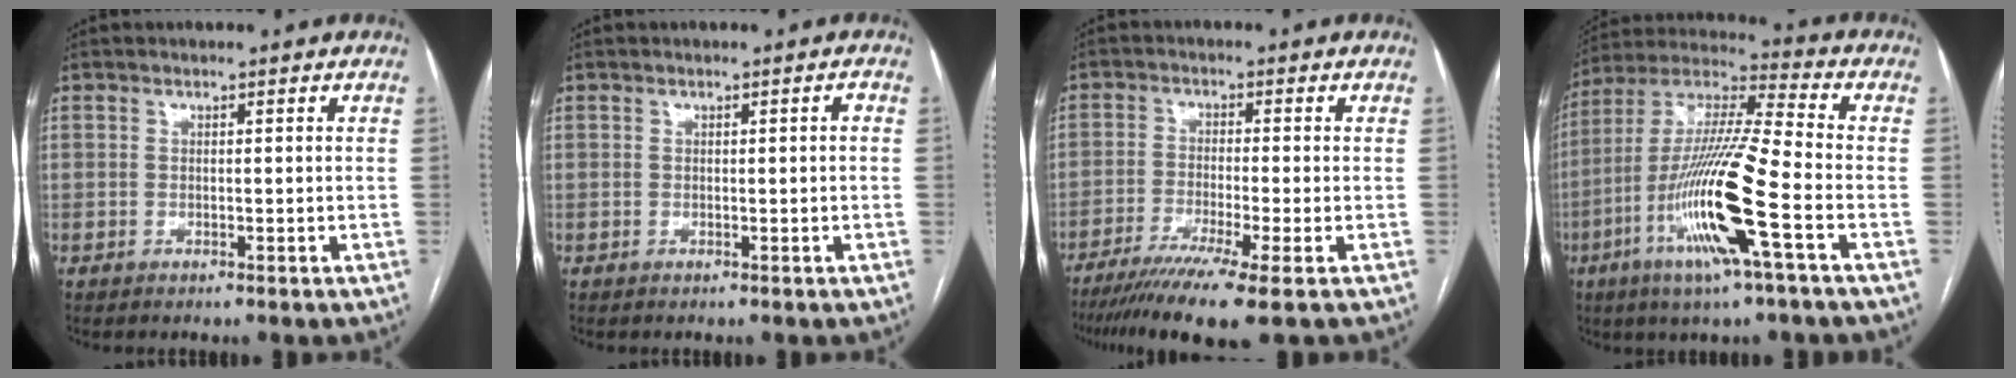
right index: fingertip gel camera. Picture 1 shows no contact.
{"total": 0.8, "force": [0.0, 0.2, 0.8], "torque": [-0.006, 0.002, 0.001]}
{"total": 10.7, "force": [-7.4, -1.0, 7.7], "torque": [-0.123, -0.026, -0.117]}
{"total": 17.9, "force": [-6.3, 0.3, 16.8], "torque": [-0.340, -0.014, -0.122]}